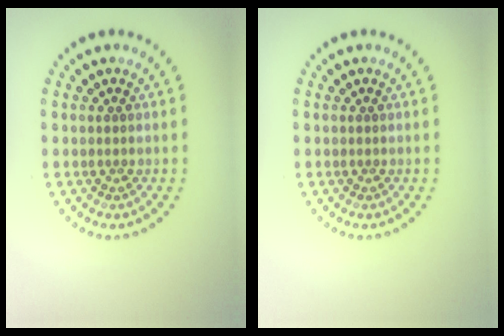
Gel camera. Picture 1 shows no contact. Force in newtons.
{"total": 0.0}